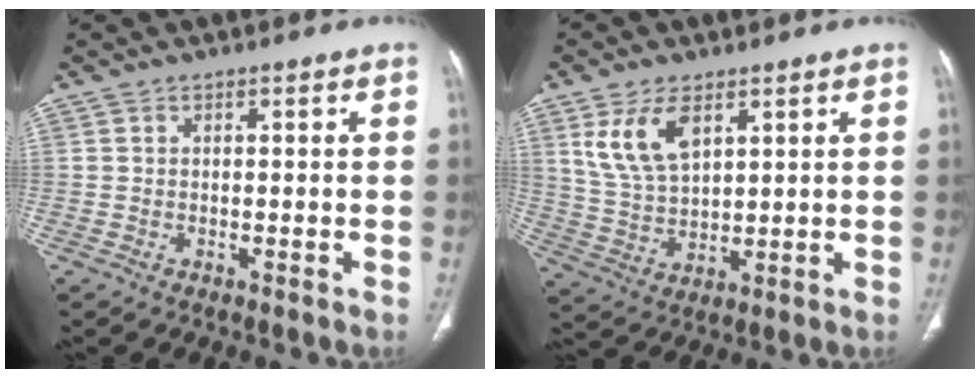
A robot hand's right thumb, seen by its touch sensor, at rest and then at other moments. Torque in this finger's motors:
{"motor_torque": [-0.08, 0.22, 0.20, -0.02, 0.06]}